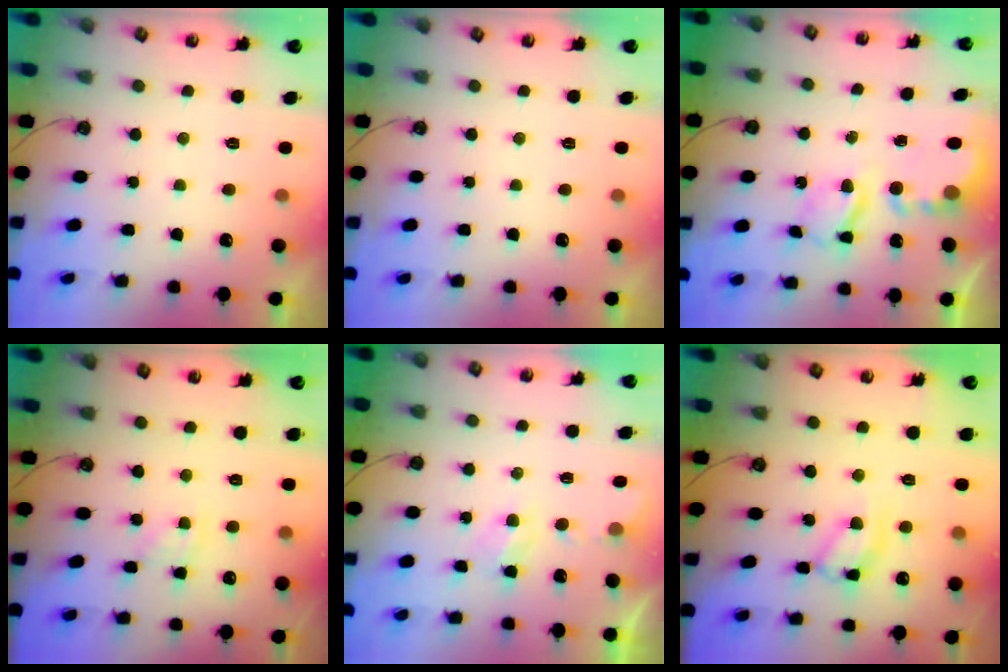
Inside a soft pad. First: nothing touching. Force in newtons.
{"total": 0.0}
{"total": 6.0, "press": 6.0, "slide": 0.4}
{"total": 5.0, "press": 5.0, "slide": 0.7}
{"total": 3.2, "press": 3.2, "slide": 0.6}
{"total": 13.3, "press": 13.3, "slide": 1.0}